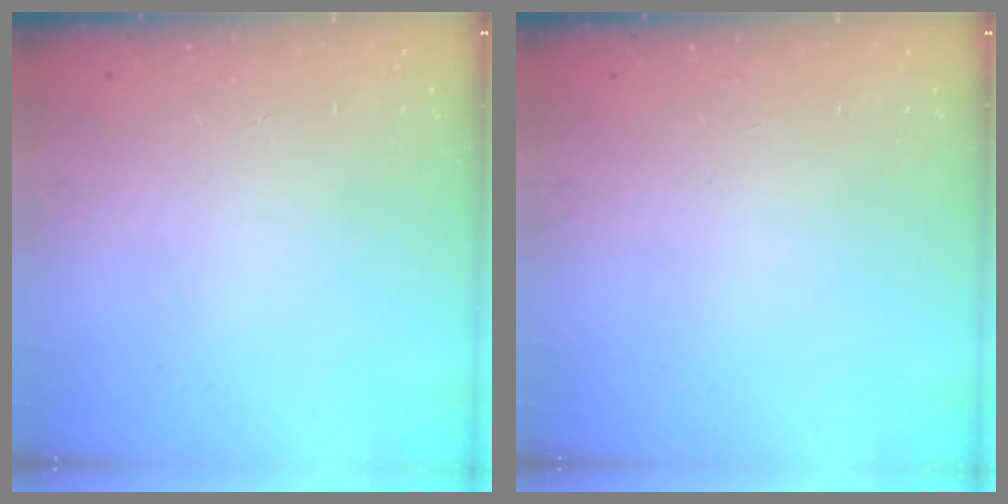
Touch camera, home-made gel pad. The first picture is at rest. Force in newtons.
{"total": 0.0}